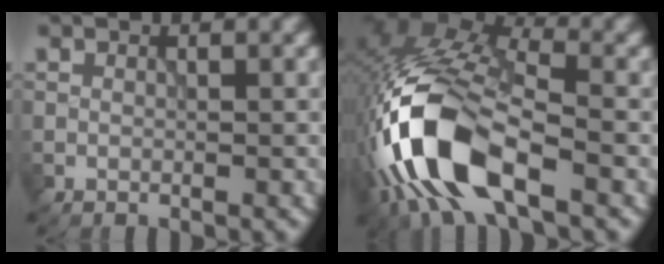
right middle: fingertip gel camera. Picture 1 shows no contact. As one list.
[{"total": 12.6, "force": [-4.6, 5.9, 10.1], "torque": [-0.218, -0.003, -0.090]}]